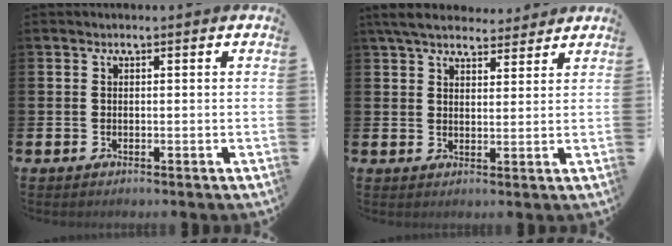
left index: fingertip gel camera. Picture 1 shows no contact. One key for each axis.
{"total": 6.0, "fx": 5.5, "fy": 1.6, "fz": 1.8, "tx": -0.044, "ty": -0.020, "tz": 0.100}